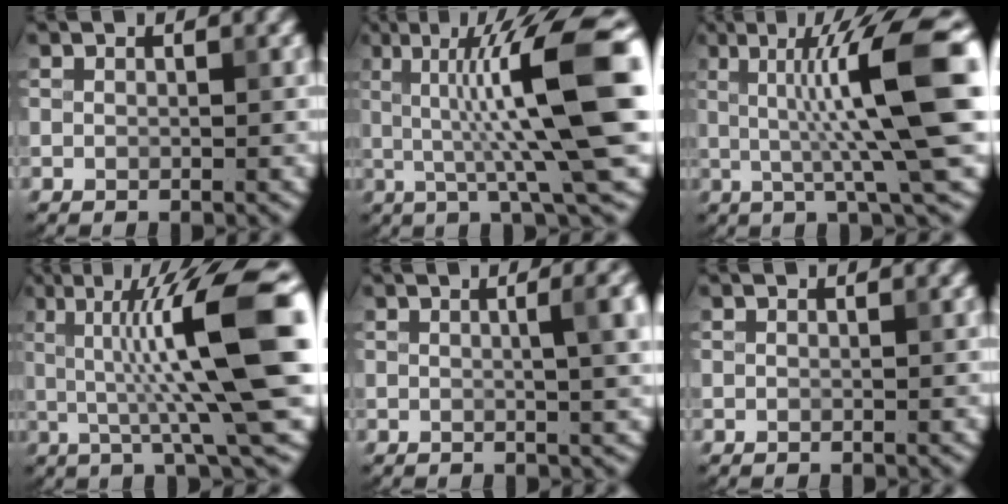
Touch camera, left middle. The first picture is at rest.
{"total": 12.7, "force": [1.5, 2.3, 12.4], "torque": [-0.183, 0.015, 0.025]}
{"total": 11.6, "force": [1.4, 1.8, 11.3], "torque": [-0.161, 0.011, 0.024]}
{"total": 13.0, "force": [1.6, 2.3, 12.7], "torque": [-0.189, 0.016, 0.026]}
{"total": 5.2, "force": [0.9, 1.8, 4.8], "torque": [-0.039, 0.017, 0.011]}
{"total": 0.0}